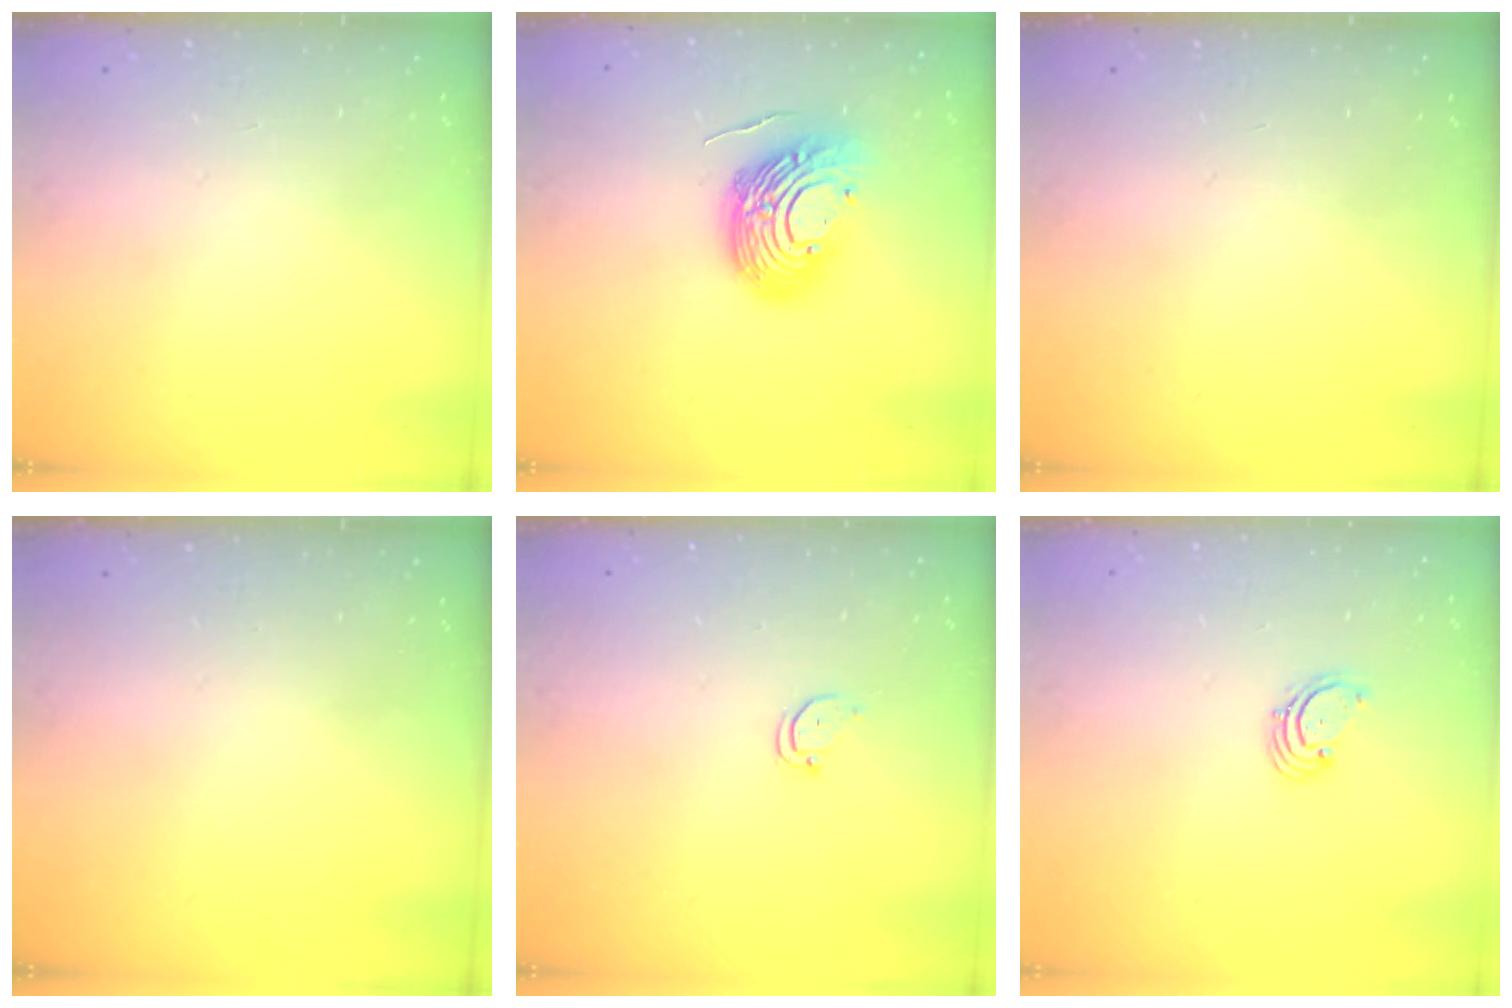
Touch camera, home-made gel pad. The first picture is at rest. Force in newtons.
{"total": 14.4, "press": 14.3, "slide": 2.2}
{"total": 0.0}
{"total": 0.0}
{"total": 2.4, "press": 2.4, "slide": 0.2}
{"total": 1.6, "press": 1.6, "slide": 0.2}